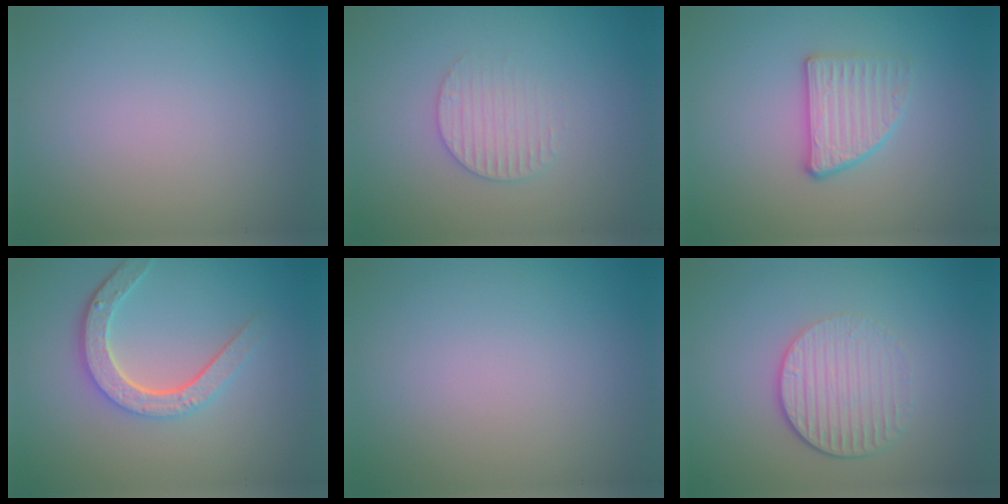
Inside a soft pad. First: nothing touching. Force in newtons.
{"total": 2.2, "press": 2.1, "slide": 0.5}
{"total": 2.7, "press": 2.4, "slide": 1.1}
{"total": 4.4, "press": 3.4, "slide": 2.9}
{"total": 0.0}
{"total": 4.2, "press": 2.8, "slide": 3.0}